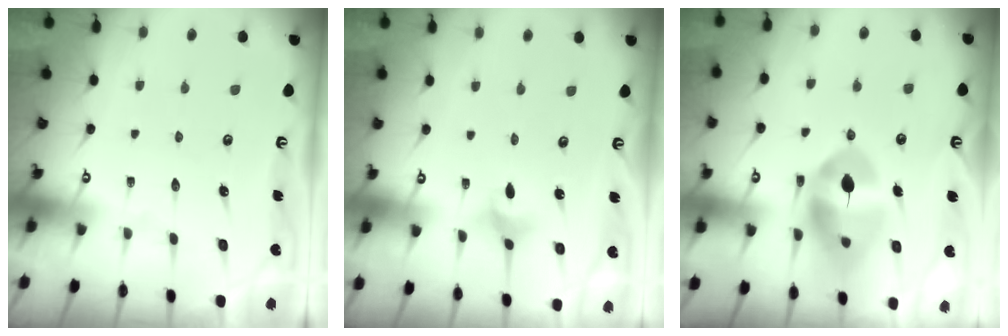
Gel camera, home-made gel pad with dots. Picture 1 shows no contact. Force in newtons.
{"total": 3.8, "press": 3.7, "slide": 0.7}
{"total": 14.2, "press": 14.1, "slide": 1.7}